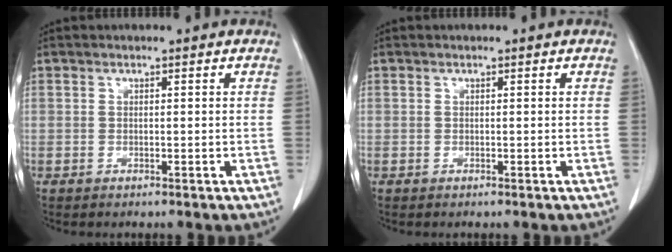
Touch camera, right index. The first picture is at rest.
{"total": 0.0}